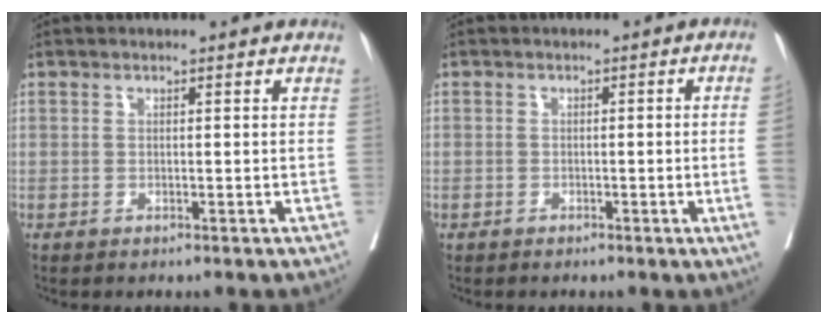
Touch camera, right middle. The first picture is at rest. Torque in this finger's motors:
{"motor_torque": [0.18, -0.17, -0.88, -0.21]}